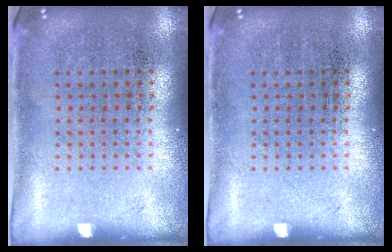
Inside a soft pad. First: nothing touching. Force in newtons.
{"total": 0.0}